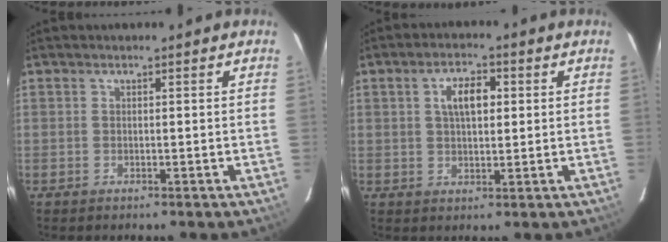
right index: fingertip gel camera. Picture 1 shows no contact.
{"total": 5.6, "force": [1.5, 2.7, 4.6], "torque": [-0.081, 0.013, 0.027]}